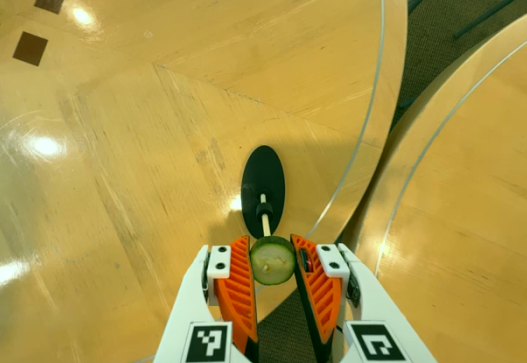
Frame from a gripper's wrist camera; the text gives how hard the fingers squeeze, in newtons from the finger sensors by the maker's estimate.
{"total": 8.1, "left": 8.3, "right": 7.9}